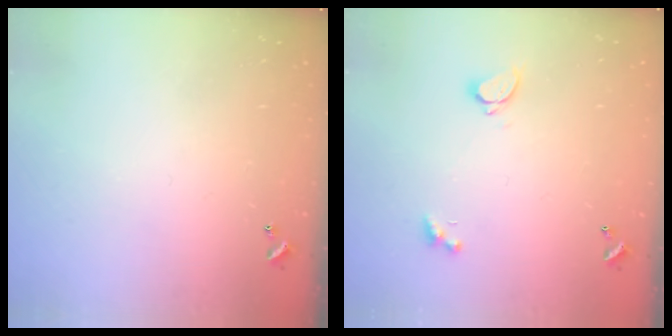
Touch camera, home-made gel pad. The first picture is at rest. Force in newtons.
{"total": 2.2, "press": 2.0, "slide": 0.9}